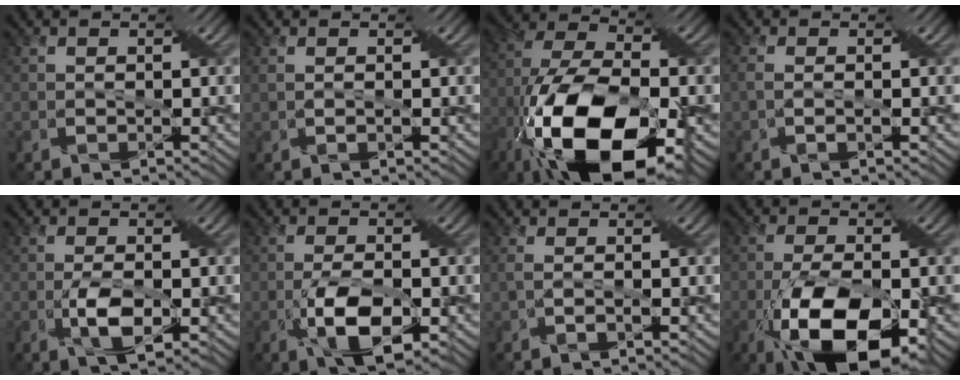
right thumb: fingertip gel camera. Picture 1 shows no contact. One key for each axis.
{"total": 1.4, "fx": 0.2, "fy": 0.6, "fz": 1.3, "tx": -0.027, "ty": -0.001, "tz": 0.005}
{"total": 20.1, "fx": -9.0, "fy": 9.9, "fz": 15.0, "tx": -0.330, "ty": -0.027, "tz": -0.146}
{"total": 2.1, "fx": -0.4, "fy": 0.9, "fz": 1.9, "tx": -0.044, "ty": -0.003, "tz": -0.005}
{"total": 4.7, "fx": -1.3, "fy": 1.8, "fz": 4.1, "tx": -0.077, "ty": -0.002, "tz": -0.019}
{"total": 7.3, "fx": -2.7, "fy": 2.9, "fz": 6.2, "tx": -0.116, "ty": -0.004, "tz": -0.046}
{"total": 1.6, "fx": -0.1, "fy": 0.2, "fz": 1.6, "tx": -0.038, "ty": -0.001, "tz": 0.002}
{"total": 14.6, "fx": -5.9, "fy": 6.6, "fz": 11.6, "tx": -0.214, "ty": -0.028, "tz": -0.099}